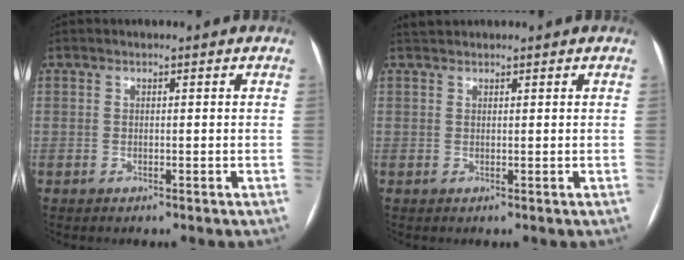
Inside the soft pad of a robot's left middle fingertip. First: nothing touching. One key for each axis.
{"total": 1.9, "fx": 1.8, "fy": 0.5, "fz": 0.5, "tx": -0.014, "ty": 0.019, "tz": 0.034}